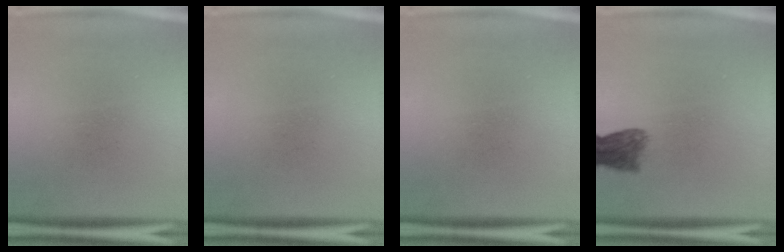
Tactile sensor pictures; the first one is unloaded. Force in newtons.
{"total": 0.0}
{"total": 0.0}
{"total": 4.1}